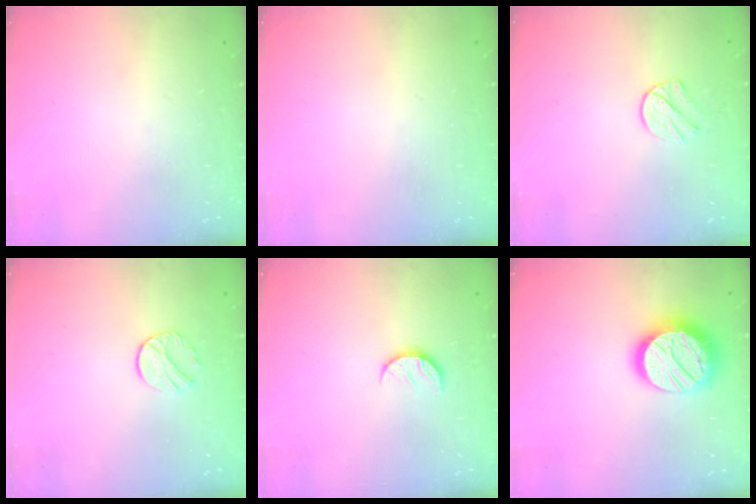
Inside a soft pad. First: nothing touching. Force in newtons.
{"total": 0.0}
{"total": 5.9, "press": 5.9, "slide": 0.8}
{"total": 7.0, "press": 6.9, "slide": 0.7}
{"total": 6.1, "press": 6.1, "slide": 0.6}
{"total": 15.9, "press": 15.9, "slide": 1.0}